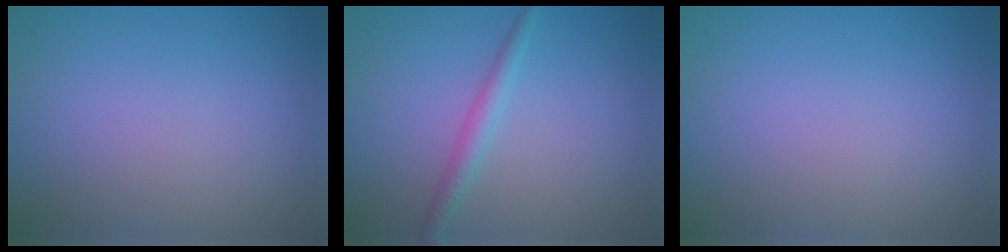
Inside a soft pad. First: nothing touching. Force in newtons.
{"total": 1.9, "press": 1.9, "slide": 0.1}
{"total": 0.0}